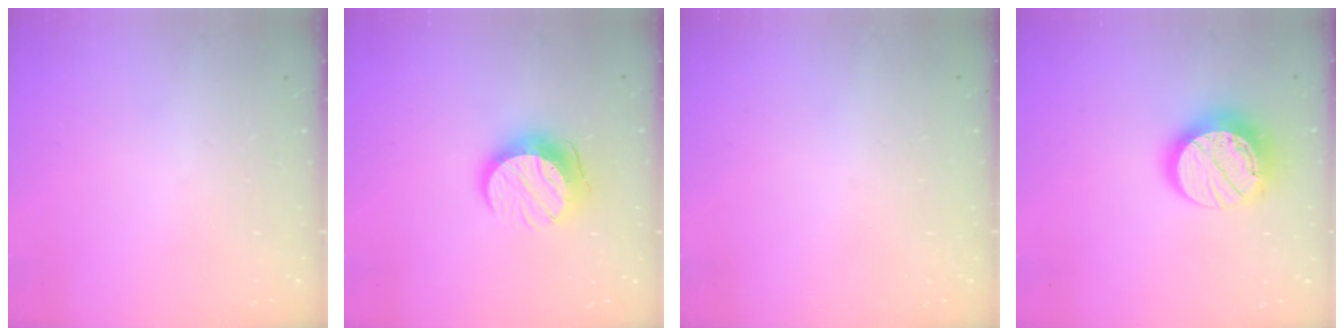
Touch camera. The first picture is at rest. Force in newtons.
{"total": 10.9, "press": 10.9, "slide": 0.1}
{"total": 0.6, "press": 0.6, "slide": 0.0}
{"total": 15.3, "press": 15.2, "slide": 1.2}